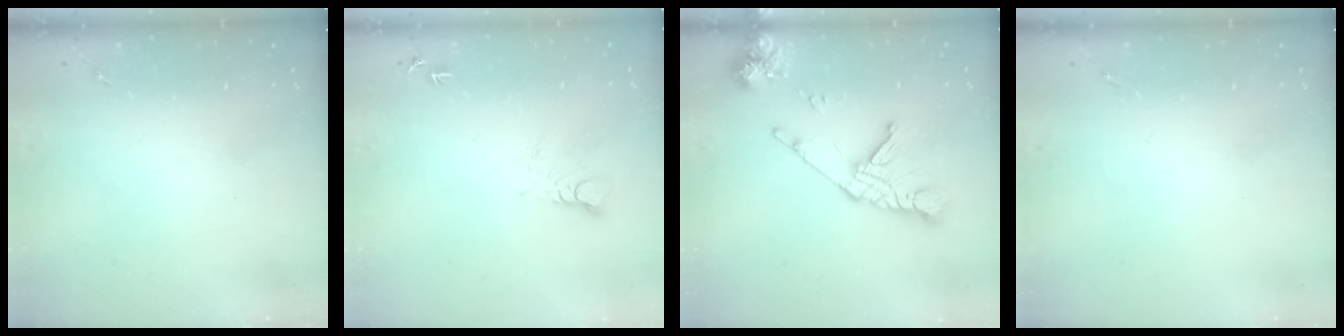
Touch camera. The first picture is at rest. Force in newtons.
{"total": 4.7, "press": 4.7, "slide": 0.3}
{"total": 16.6, "press": 16.5, "slide": 2.0}
{"total": 0.0}